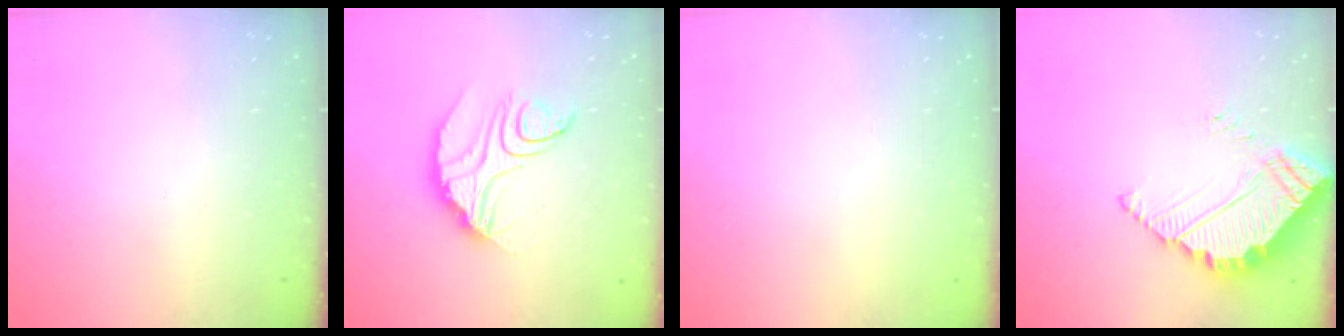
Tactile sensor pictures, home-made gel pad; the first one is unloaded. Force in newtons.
{"total": 10.4, "press": 10.4, "slide": 0.8}
{"total": 2.2, "press": 2.2, "slide": 0.1}
{"total": 5.6, "press": 5.6, "slide": 0.2}